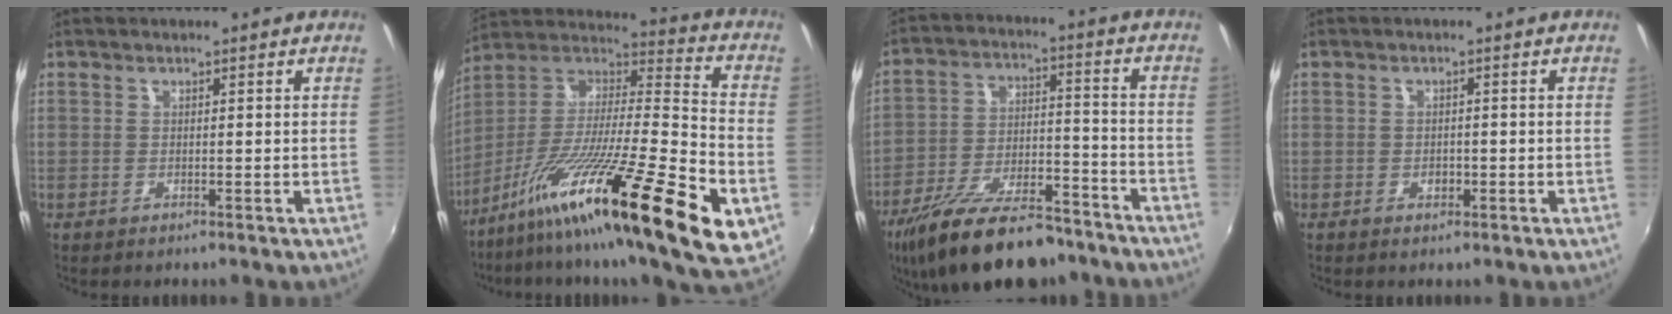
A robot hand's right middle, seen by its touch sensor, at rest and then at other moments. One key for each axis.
{"total": 29.1, "fx": -13.1, "fy": 3.9, "fz": 25.7, "tx": -0.405, "ty": -0.038, "tz": -0.229}
{"total": 20.9, "fx": -16.0, "fy": 7.3, "fz": 11.3, "tx": -0.208, "ty": -0.019, "tz": -0.248}
{"total": 1.2, "fx": -0.4, "fy": 0.9, "fz": 0.6, "tx": -0.008, "ty": 0.002, "tz": -0.005}